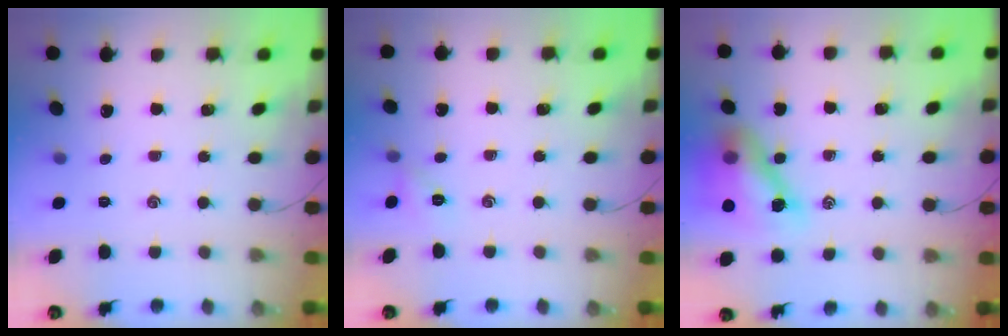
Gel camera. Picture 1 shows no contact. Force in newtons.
{"total": 4.1, "press": 4.1, "slide": 0.3}
{"total": 13.6, "press": 13.0, "slide": 3.9}